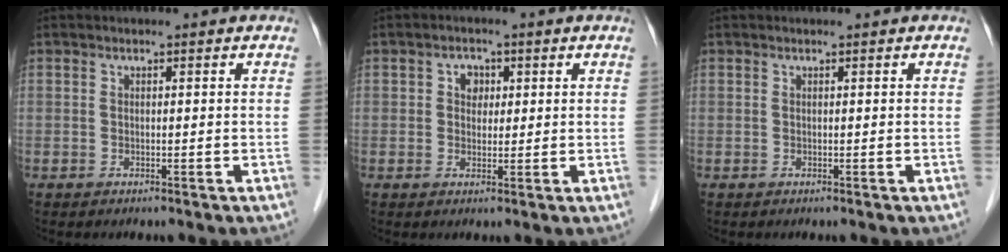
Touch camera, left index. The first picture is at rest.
{"total": 2.6, "force": [0.7, 2.1, 1.4], "torque": [-0.021, 0.006, 0.009]}
{"total": 0.0}